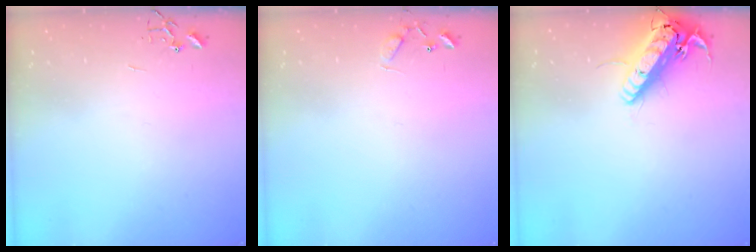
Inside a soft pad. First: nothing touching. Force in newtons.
{"total": 5.6, "press": 5.6, "slide": 0.5}
{"total": 16.5, "press": 16.3, "slide": 3.0}